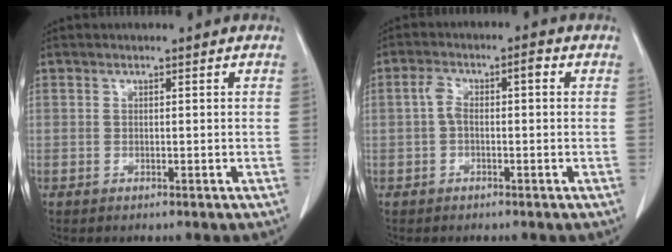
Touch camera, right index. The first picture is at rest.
{"total": 4.3, "force": [0.3, 1.7, 3.9], "torque": [-0.082, 0.028, 0.004]}